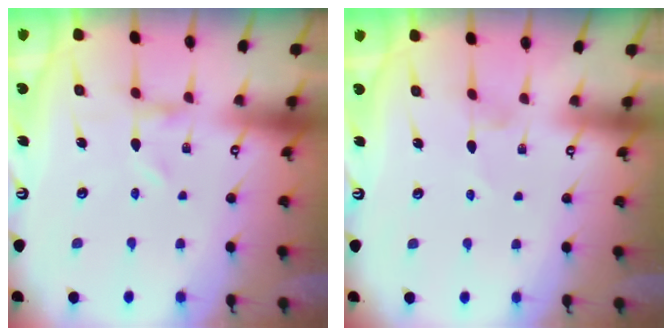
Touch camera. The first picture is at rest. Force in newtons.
{"total": 0.9, "press": 0.9, "slide": 0.2}